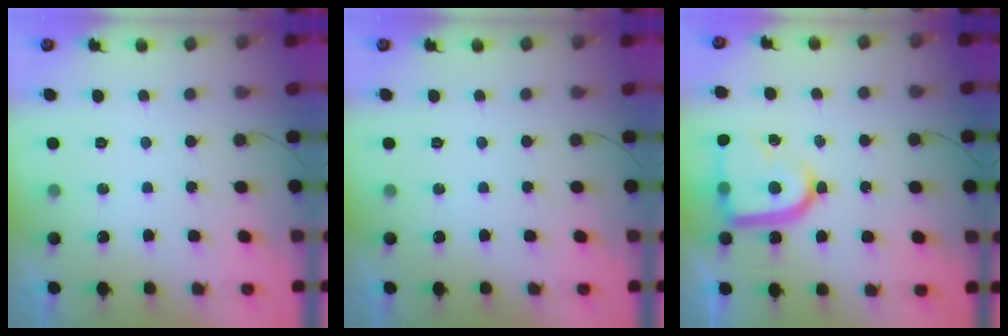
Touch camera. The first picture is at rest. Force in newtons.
{"total": 0.0}
{"total": 16.8, "press": 16.7, "slide": 1.6}